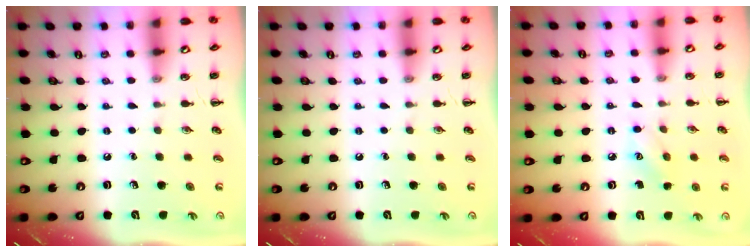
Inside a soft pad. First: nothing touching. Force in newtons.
{"total": 0.0}
{"total": 5.5, "press": 5.3, "slide": 1.4}